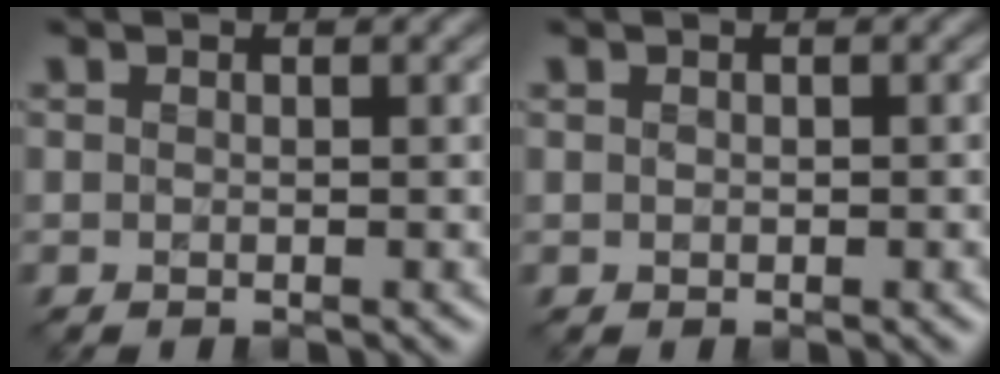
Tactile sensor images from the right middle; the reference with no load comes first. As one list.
[{"total": 0.9, "force": [0.0, 0.6, 0.6], "torque": [-0.011, -0.001, 0.003]}]